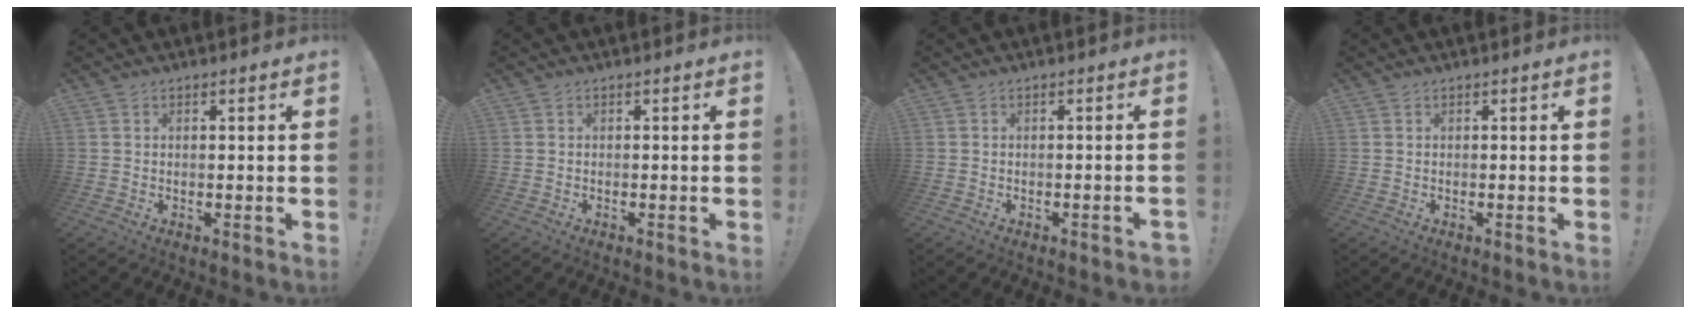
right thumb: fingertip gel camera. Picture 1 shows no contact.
{"total": 0.0}
{"total": 1.2, "force": [-0.9, -0.1, 0.8], "torque": [-0.020, 0.003, -0.014]}
{"total": 0.0}